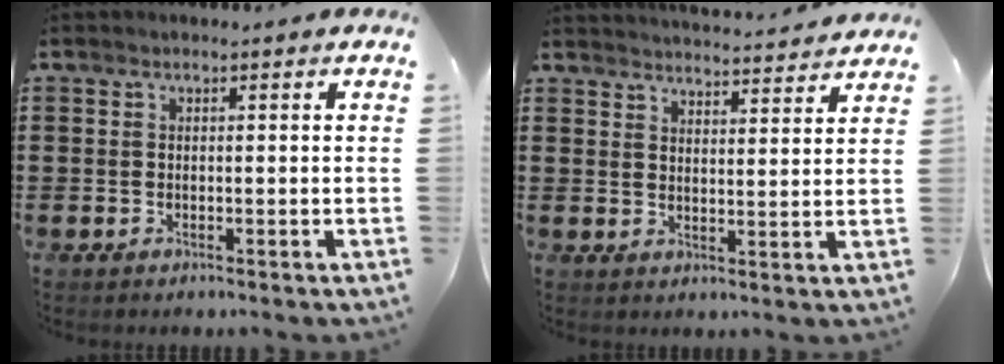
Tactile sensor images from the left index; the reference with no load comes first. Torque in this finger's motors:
{"motor_torque": [2.14, 0.00, 0.00, 0.01]}